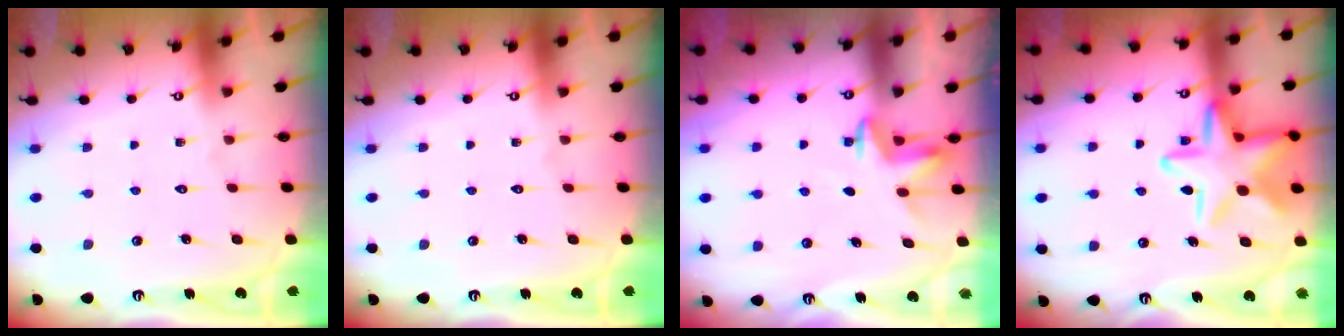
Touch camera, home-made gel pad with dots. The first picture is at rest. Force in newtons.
{"total": 0.0}
{"total": 4.0, "press": 4.0, "slide": 0.4}
{"total": 17.8, "press": 17.7, "slide": 1.2}